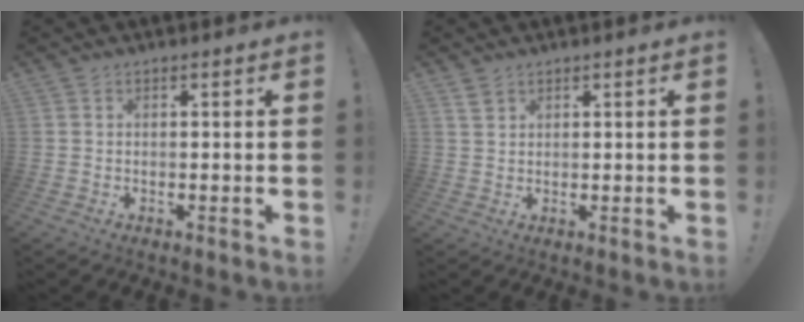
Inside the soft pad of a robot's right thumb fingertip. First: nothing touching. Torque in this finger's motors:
{"motor_torque": [0.32, -0.41, -0.09, -0.19, -0.02]}